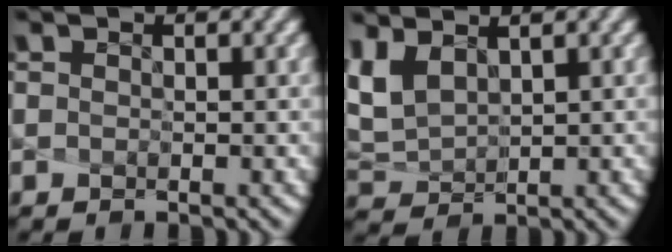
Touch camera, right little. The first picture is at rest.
{"total": 2.8, "force": [1.6, 1.3, 2.0], "torque": [-0.055, -0.001, 0.048]}